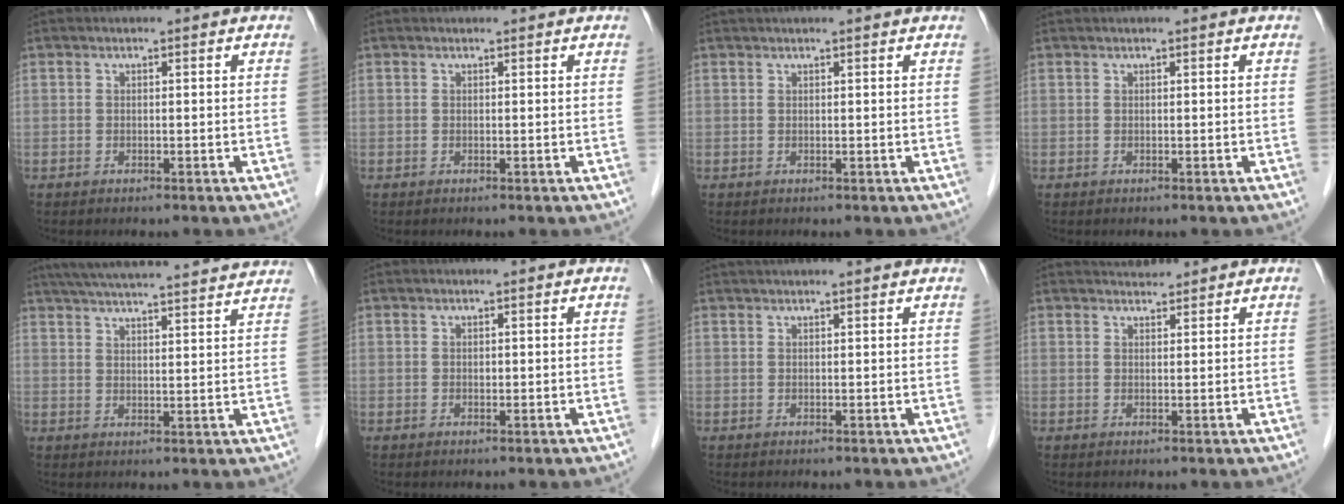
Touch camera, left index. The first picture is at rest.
{"total": 1.1, "force": [1.1, 0.2, 0.1], "torque": [-0.009, 0.010, 0.015]}
{"total": 5.7, "force": [5.3, -0.2, 2.1], "torque": [-0.023, 0.033, 0.062]}
{"total": 1.5, "force": [1.4, -0.1, 0.5], "torque": [-0.009, 0.022, 0.025]}
{"total": 23.6, "force": [21.9, 1.1, 8.9], "torque": [-0.147, 0.013, 0.286]}
{"total": 0.0}
{"total": 6.9, "force": [6.4, -0.2, 2.6], "torque": [-0.032, 0.034, 0.077]}
{"total": 2.3, "force": [2.3, 0.4, 0.1], "torque": [-0.006, 0.012, 0.040]}